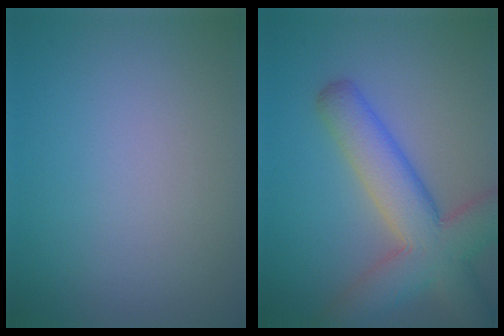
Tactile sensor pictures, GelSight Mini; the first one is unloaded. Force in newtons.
{"total": 7.9, "press": 7.9, "slide": 0.5}